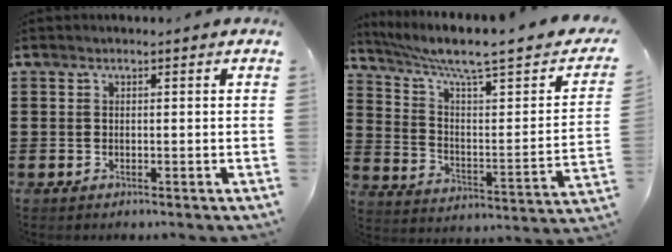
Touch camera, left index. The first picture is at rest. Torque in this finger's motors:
{"motor_torque": [1.07, -1.07, 0.22, 0.07]}